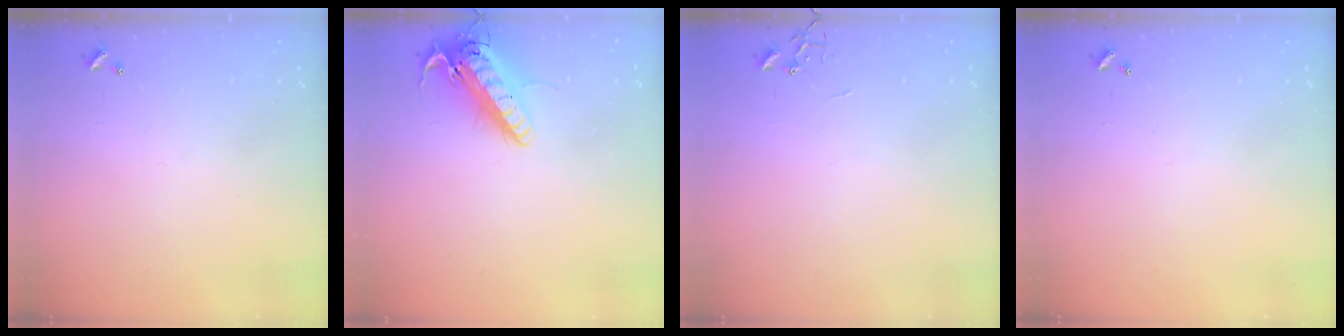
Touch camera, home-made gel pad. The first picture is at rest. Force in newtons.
{"total": 17.8, "press": 17.5, "slide": 3.3}
{"total": 0.0}
{"total": 0.0}